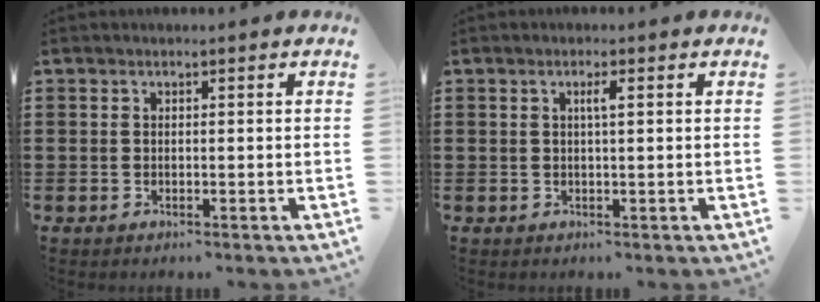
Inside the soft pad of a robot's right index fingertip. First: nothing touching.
{"total": 1.6, "force": [0.4, 0.0, 1.5], "torque": [-0.030, 0.001, 0.005]}